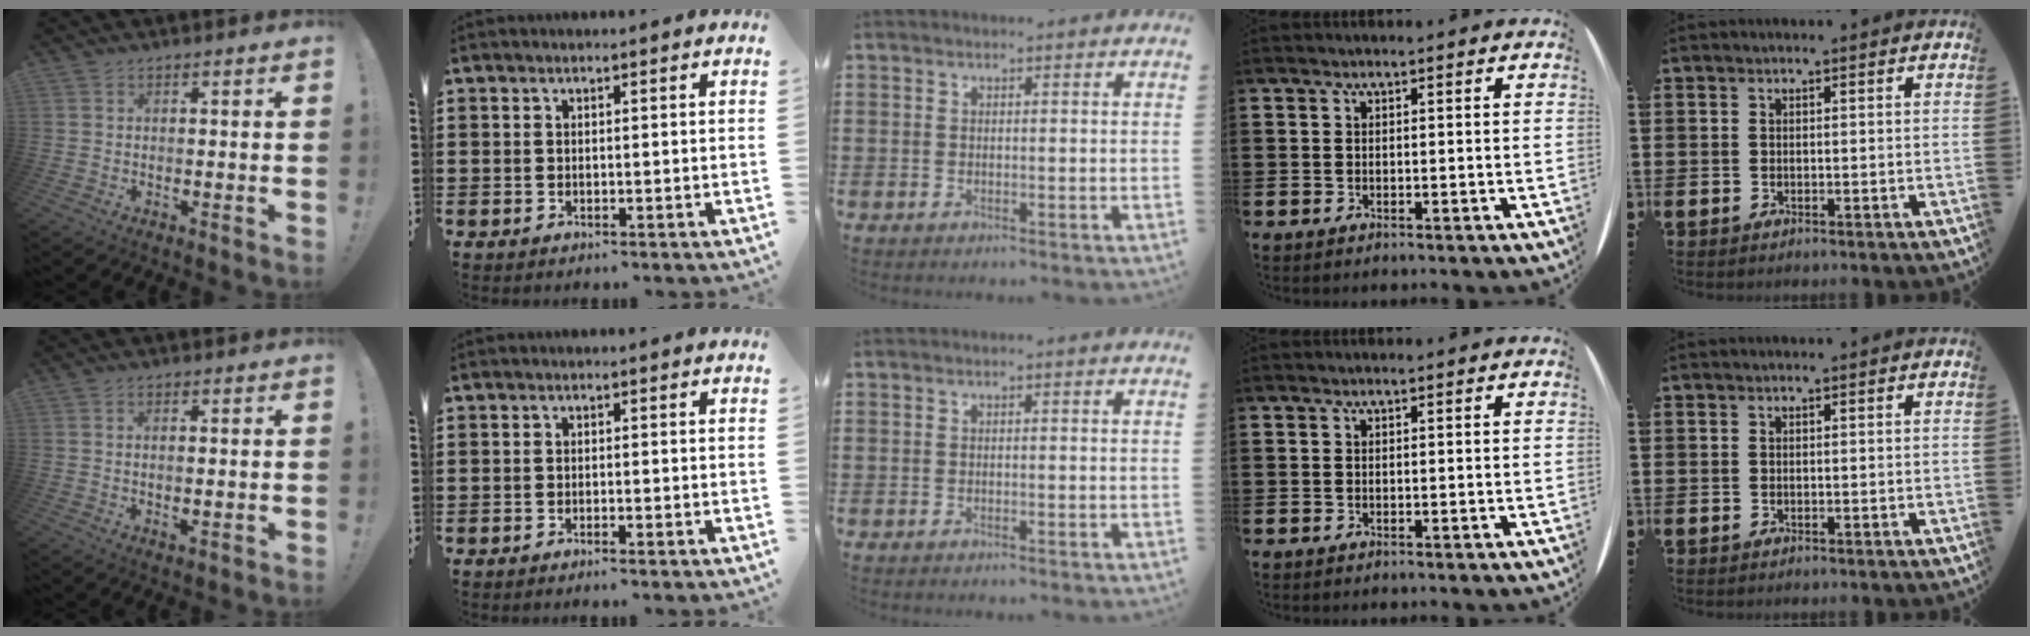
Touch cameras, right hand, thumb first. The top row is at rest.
{"thumb": {"total": 1.6, "force": [0.5, 0.4, 1.4], "torque": [-0.019, -0.003, 0.007]}, "index": {"total": 0.8, "force": [-0.7, -0.1, 0.4], "torque": [-0.009, -0.003, -0.013]}}